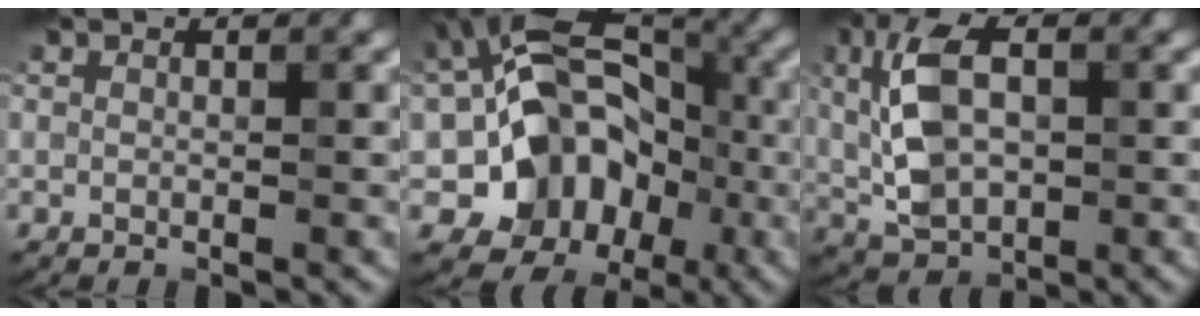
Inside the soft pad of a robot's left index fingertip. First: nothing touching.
{"total": 12.1, "force": [-2.3, 9.6, 7.1], "torque": [-0.085, 0.007, -0.054]}
{"total": 7.4, "force": [0.8, 4.3, 5.9], "torque": [-0.128, 0.010, 0.012]}